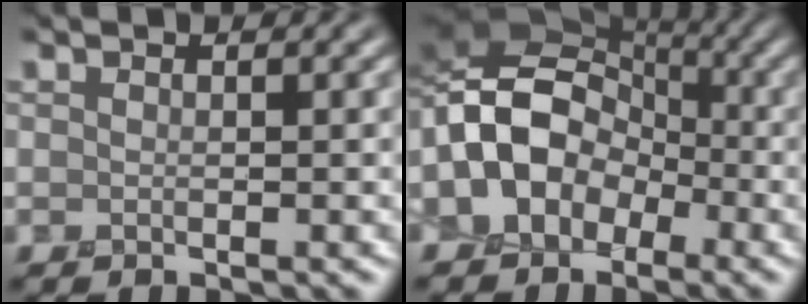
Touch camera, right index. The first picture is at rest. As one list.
[{"total": 10.4, "force": [-1.8, 7.4, 7.2], "torque": [-0.135, 0.009, -0.052]}]